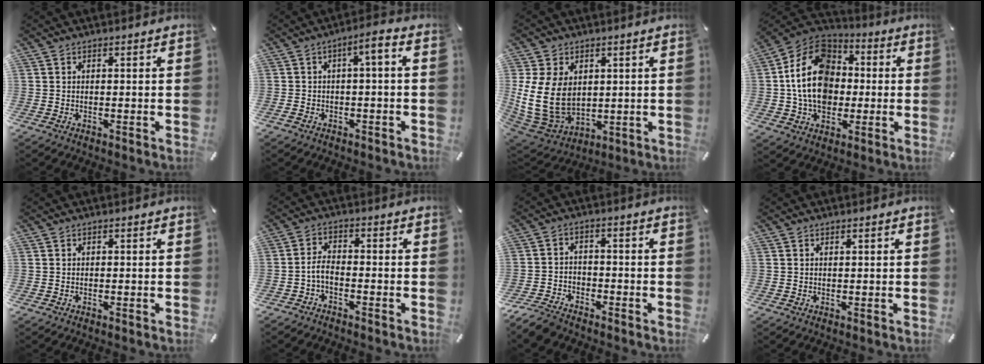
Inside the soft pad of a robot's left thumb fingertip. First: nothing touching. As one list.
[{"total": 4.2, "force": [-1.5, 1.1, 3.8], "torque": [-0.069, 0.011, -0.029]}, {"total": 15.7, "force": [1.8, 12.1, 10.0], "torque": [-0.218, -0.020, 0.032]}, {"total": 17.2, "force": [-0.7, 13.8, 10.3], "torque": [-0.222, 0.014, -0.015]}, {"total": 0.0}, {"total": 3.8, "force": [-2.1, 2.0, 2.4], "torque": [-0.064, 0.007, -0.045]}, {"total": 6.2, "force": [-5.2, 3.0, 1.5], "torque": [-0.034, 0.026, -0.102]}, {"total": 0.0}]